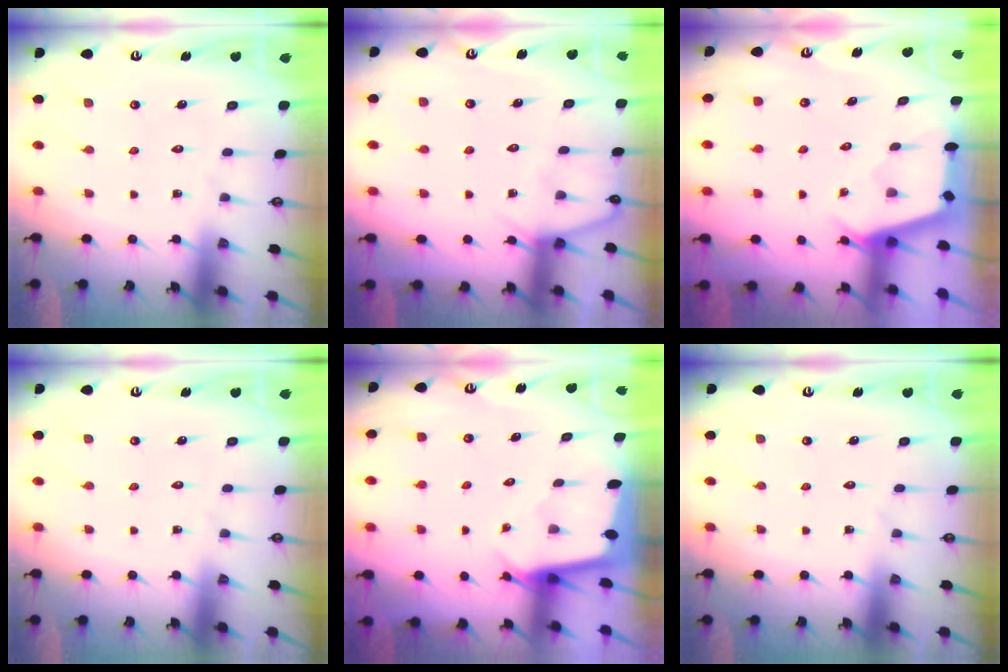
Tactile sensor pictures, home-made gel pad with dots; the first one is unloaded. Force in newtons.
{"total": 5.9, "press": 5.9, "slide": 0.6}
{"total": 2.6, "press": 2.6, "slide": 0.4}
{"total": 0.0}
{"total": 2.5, "press": 2.5, "slide": 0.1}
{"total": 0.0}